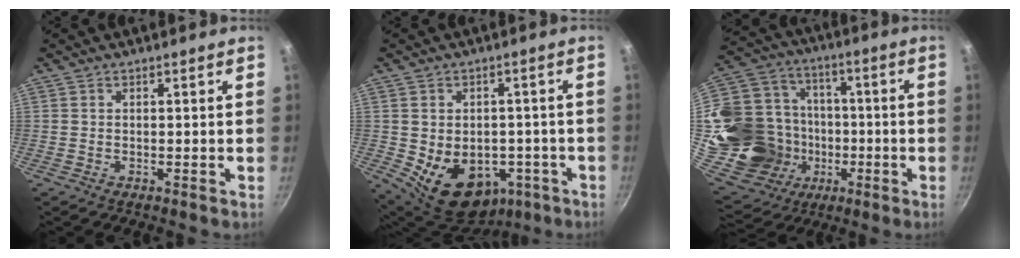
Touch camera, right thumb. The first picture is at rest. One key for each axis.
{"total": 14.7, "fx": -4.4, "fy": 10.9, "fz": 8.9, "tx": -0.105, "ty": 0.012, "tz": -0.038}
{"total": 25.8, "fx": -3.8, "fy": 21.5, "fz": 13.8, "tx": -0.257, "ty": 0.054, "tz": -0.038}